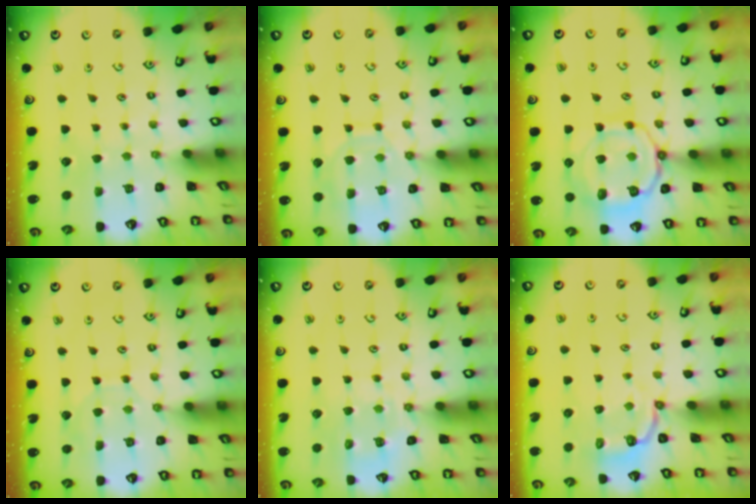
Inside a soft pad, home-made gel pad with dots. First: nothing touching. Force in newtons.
{"total": 10.2, "press": 10.2, "slide": 0.9}
{"total": 12.6, "press": 12.6, "slide": 1.4}
{"total": 2.8, "press": 2.8, "slide": 0.4}
{"total": 7.8, "press": 7.8, "slide": 0.7}
{"total": 3.3, "press": 2.2, "slide": 2.5}